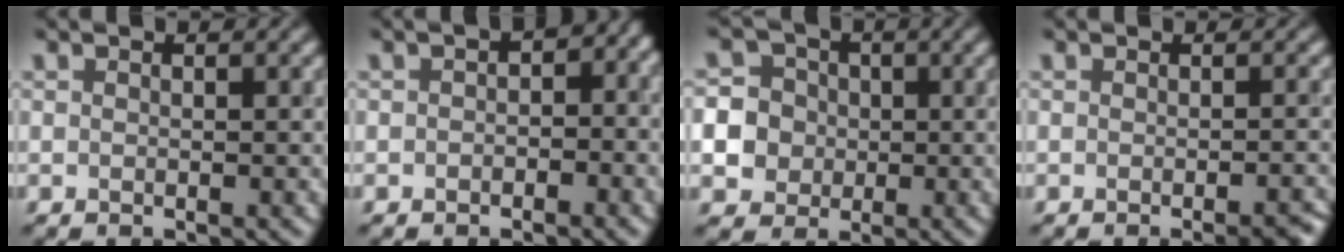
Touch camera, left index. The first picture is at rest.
{"total": 3.1, "force": [-0.4, 1.9, 2.4], "torque": [-0.024, 0.006, -0.015]}
{"total": 9.1, "force": [-1.4, 8.7, 2.5], "torque": [-0.071, 0.001, -0.044]}
{"total": 3.4, "force": [-2.3, 0.9, 2.4], "torque": [-0.023, 0.005, -0.025]}